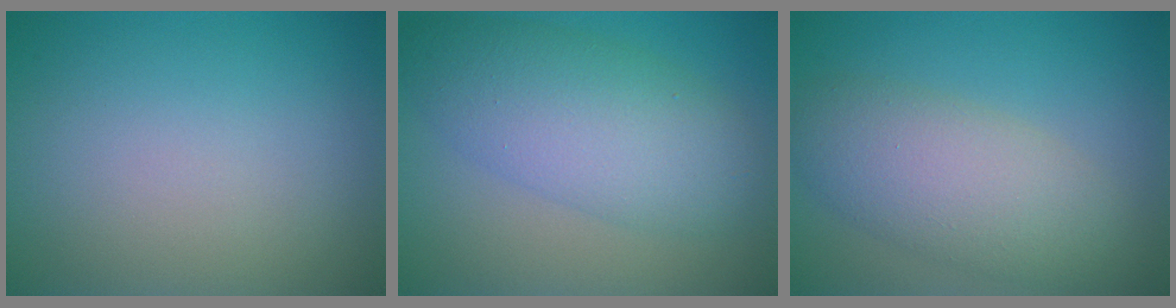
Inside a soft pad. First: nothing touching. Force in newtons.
{"total": 6.9, "press": 6.9, "slide": 0.3}
{"total": 6.0, "press": 6.0, "slide": 0.2}